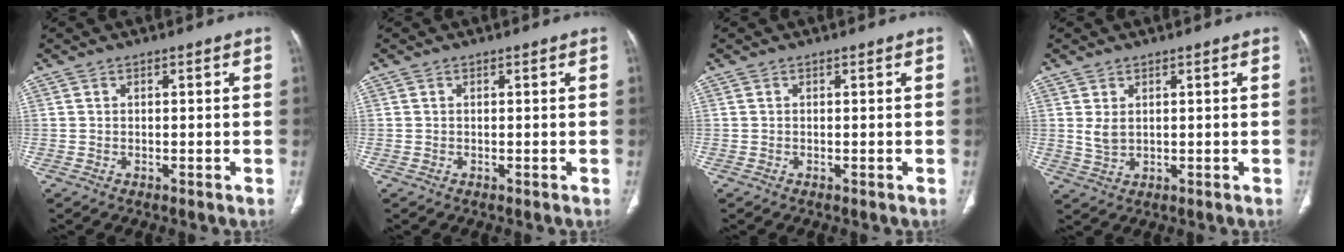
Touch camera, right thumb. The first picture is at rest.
{"total": 0.0}
{"total": 0.0}
{"total": 2.8, "force": [0.9, 1.8, 1.9], "torque": [-0.036, -0.005, 0.027]}